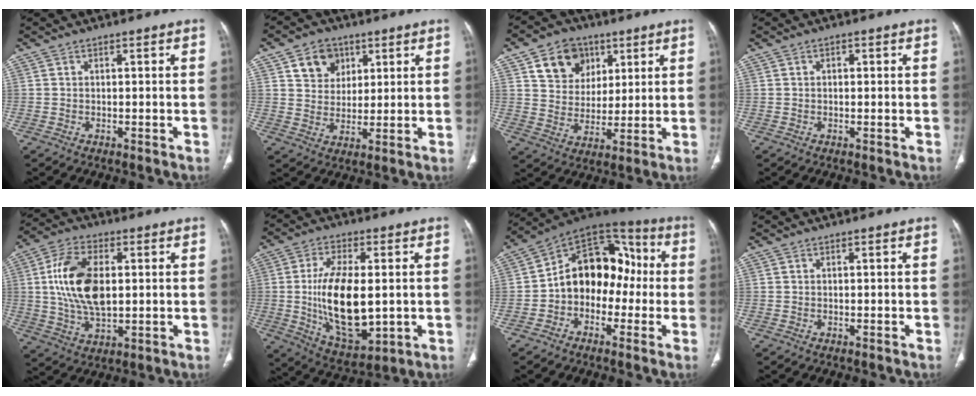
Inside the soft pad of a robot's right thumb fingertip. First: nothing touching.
{"total": 7.9, "force": [3.7, 6.3, 3.0], "torque": [-0.018, -0.015, 0.064]}
{"total": 11.4, "force": [5.4, 9.1, 4.3], "torque": [-0.039, -0.018, 0.098]}
{"total": 0.9, "force": [0.2, 0.6, 0.6], "torque": [-0.008, 0.001, 0.002]}
{"total": 14.6, "force": [1.8, 8.0, 12.1], "torque": [-0.227, 0.002, 0.035]}
{"total": 17.4, "force": [-0.5, 8.2, 15.3], "torque": [-0.266, -0.018, 0.006]}
{"total": 15.6, "force": [-1.4, 11.5, 10.4], "torque": [-0.108, 0.054, -0.040]}
{"total": 0.0}